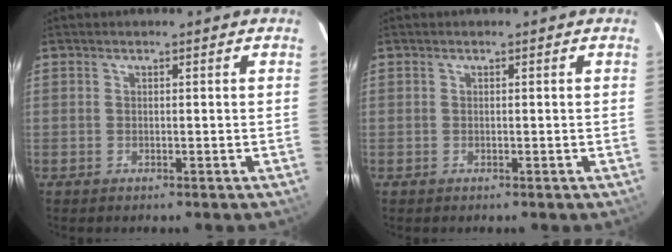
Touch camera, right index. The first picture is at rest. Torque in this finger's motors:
{"motor_torque": [0.00, 0.00, 0.01, 0.01]}